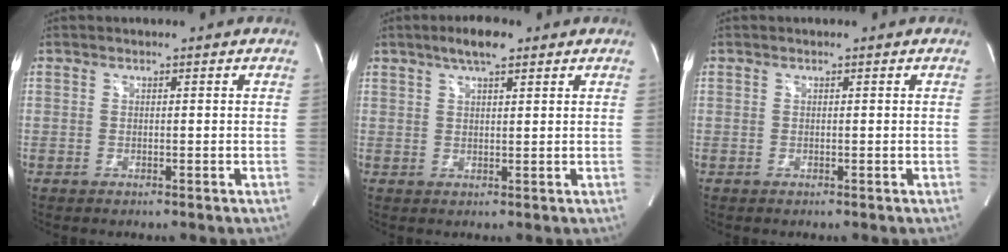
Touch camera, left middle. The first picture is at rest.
{"total": 4.8, "force": [3.2, 1.0, 3.4], "torque": [-0.064, 0.011, 0.052]}
{"total": 0.0}